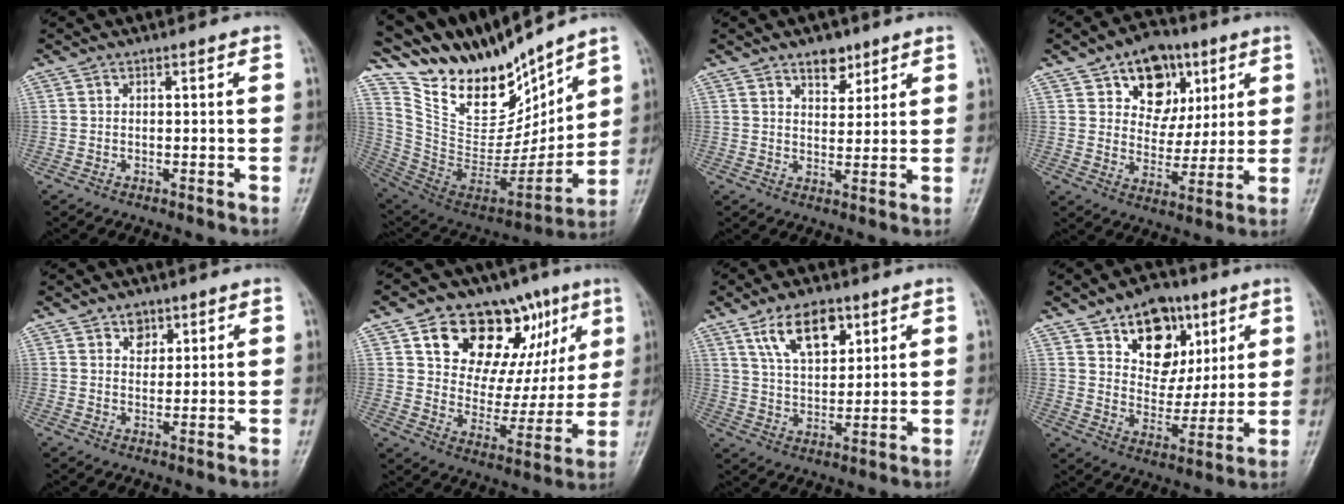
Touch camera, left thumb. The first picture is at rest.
{"total": 24.0, "force": [19.8, 8.6, 10.6], "torque": [-0.150, -0.092, 0.366]}
{"total": 4.8, "force": [3.3, 2.7, 2.3], "torque": [-0.009, -0.020, 0.052]}
{"total": 12.7, "force": [5.9, 9.2, 6.5], "torque": [-0.051, -0.022, 0.095]}
{"total": 3.1, "force": [1.7, 2.3, 1.2], "torque": [0.000, -0.010, 0.026]}
{"total": 21.6, "force": [10.2, 13.1, 13.9], "torque": [-0.141, -0.020, 0.159]}
{"total": 10.9, "force": [5.7, 5.8, 7.2], "torque": [-0.103, -0.024, 0.107]}
{"total": 14.0, "force": [6.8, 9.8, 7.3], "torque": [-0.066, -0.030, 0.114]}